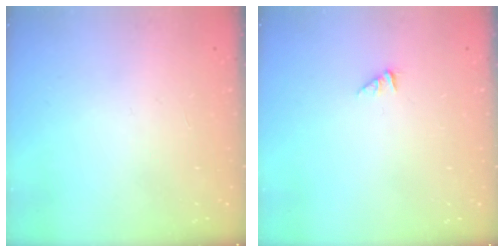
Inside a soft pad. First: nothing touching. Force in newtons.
{"total": 0.0}